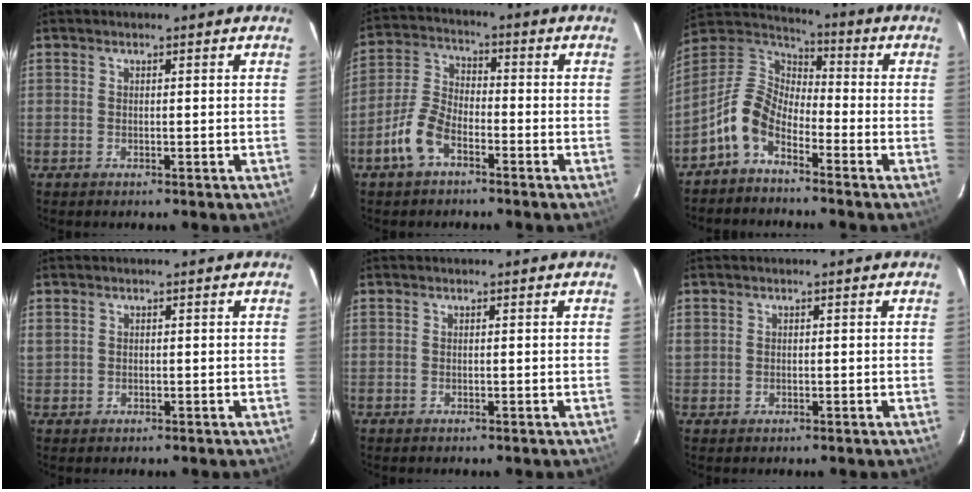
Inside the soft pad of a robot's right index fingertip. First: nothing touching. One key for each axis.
{"total": 8.0, "fx": -4.7, "fy": 4.0, "fz": 5.2, "tx": -0.120, "ty": 0.011, "tz": -0.095}
{"total": 9.6, "fx": -5.5, "fy": 5.3, "fz": 5.8, "tx": -0.124, "ty": 0.021, "tz": -0.123}
{"total": 2.0, "fx": 0.5, "fy": 1.8, "fz": 0.8, "tx": -0.012, "ty": 0.002, "tz": 0.010}
{"total": 0.0}
{"total": 1.6, "fx": 0.3, "fy": 1.6, "fz": 0.5, "tx": -0.006, "ty": 0.002, "tz": 0.004}